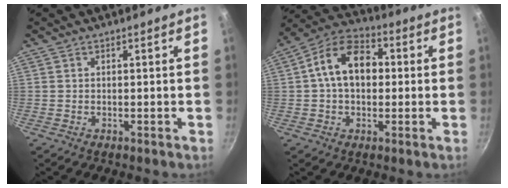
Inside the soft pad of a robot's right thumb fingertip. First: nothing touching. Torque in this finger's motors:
{"motor_torque": [0.43, 1.63, 0.69, -0.01, 0.07]}